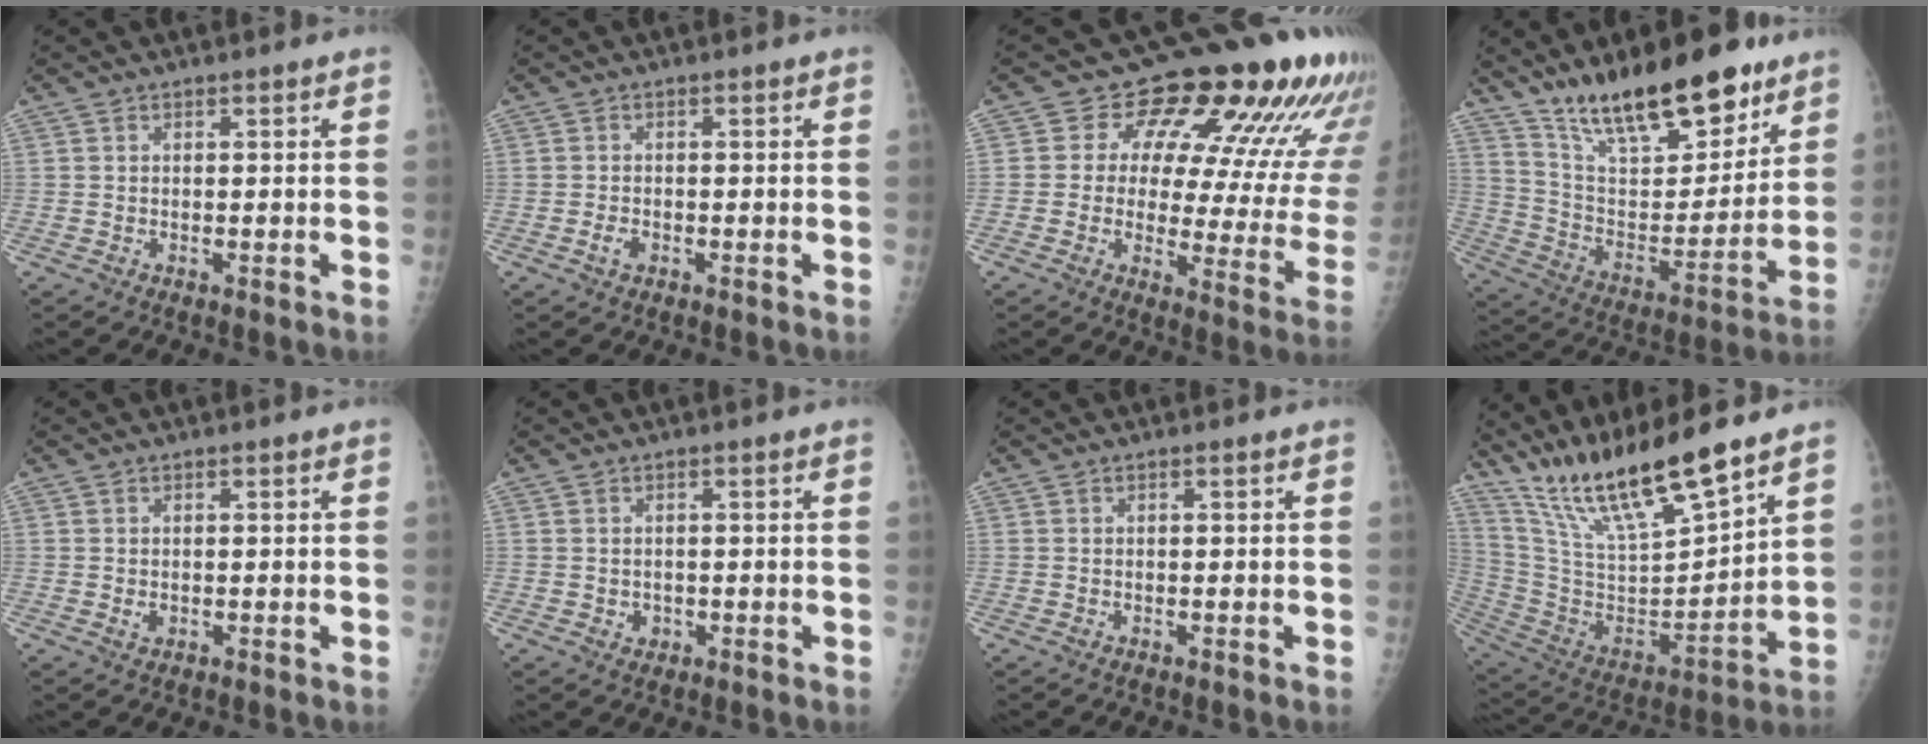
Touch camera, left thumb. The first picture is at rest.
{"total": 1.7, "force": [-0.7, 1.1, 1.0], "torque": [-0.019, 0.001, -0.013]}
{"total": 20.4, "force": [11.4, 9.0, 14.3], "torque": [-0.140, -0.052, 0.130]}
{"total": 22.4, "force": [16.2, 8.2, 13.1], "torque": [-0.163, -0.084, 0.278]}
{"total": 1.1, "force": [0.0, 0.9, 0.6], "torque": [-0.008, -0.001, 0.003]}
{"total": 1.5, "force": [-0.2, 1.4, 0.5], "torque": [-0.003, 0.001, 0.003]}
{"total": 0.0}
{"total": 20.8, "force": [16.6, 3.1, 12.1], "torque": [-0.195, -0.079, 0.320]}